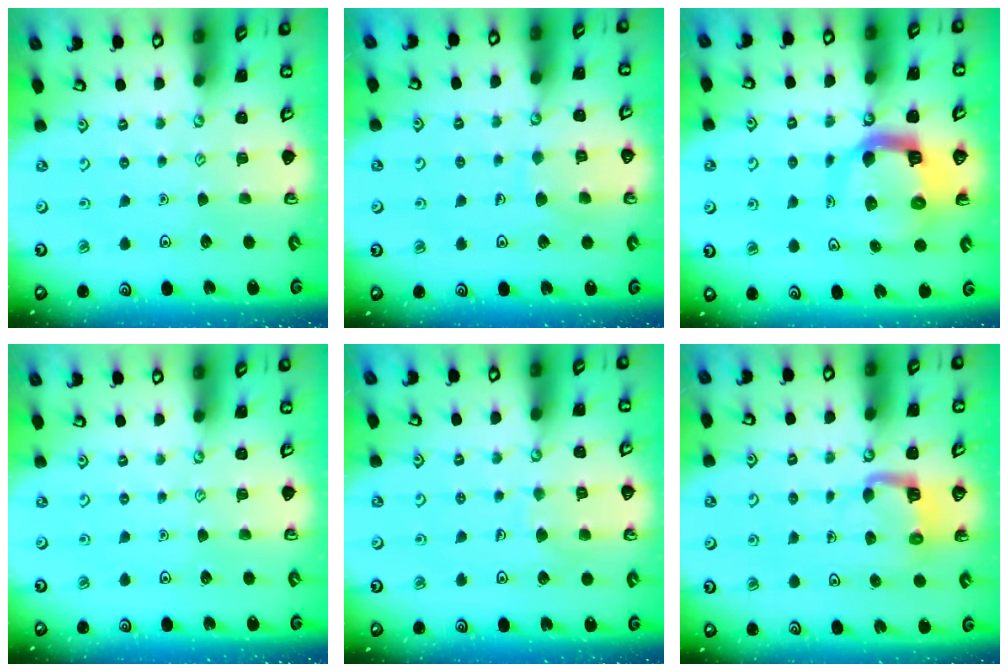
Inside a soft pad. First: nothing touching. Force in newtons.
{"total": 6.4, "press": 6.4, "slide": 0.6}
{"total": 11.1, "press": 11.0, "slide": 1.5}
{"total": 0.0}
{"total": 6.4, "press": 6.4, "slide": 0.5}
{"total": 4.5, "press": 4.5, "slide": 0.1}